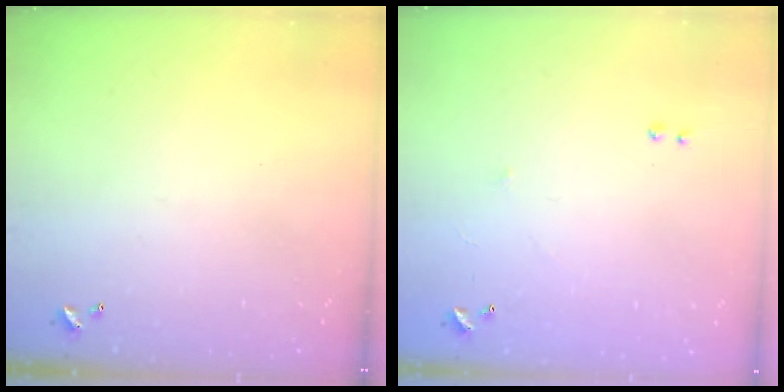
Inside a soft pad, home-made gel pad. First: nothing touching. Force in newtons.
{"total": 5.7, "press": 5.6, "slide": 0.8}